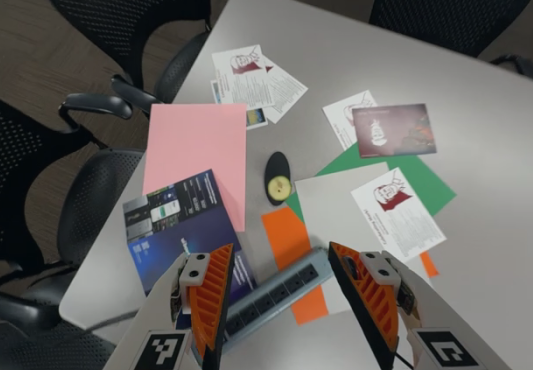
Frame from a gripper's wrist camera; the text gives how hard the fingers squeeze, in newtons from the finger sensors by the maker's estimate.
{"total": 0.0}